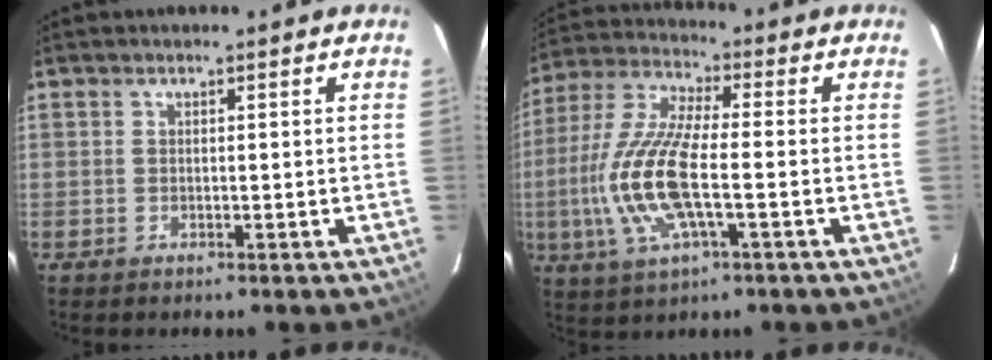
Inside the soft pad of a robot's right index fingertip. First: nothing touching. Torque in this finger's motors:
{"motor_torque": [2.14, 0.00, 0.97, 0.21]}